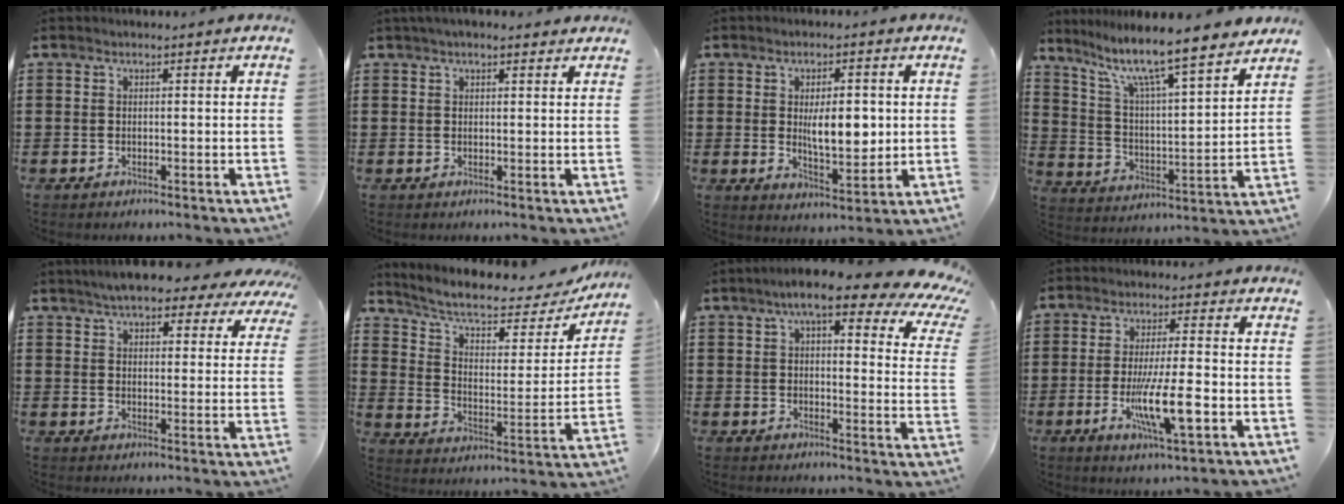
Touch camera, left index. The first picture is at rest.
{"total": 2.1, "force": [1.6, 0.7, 1.1], "torque": [-0.024, 0.007, 0.029]}
{"total": 7.2, "force": [0.8, 2.9, 6.5], "torque": [-0.099, -0.003, 0.008]}
{"total": 9.5, "force": [7.9, 0.5, 5.2], "torque": [-0.123, -0.059, 0.127]}
{"total": 6.0, "force": [5.3, 1.4, 2.4], "torque": [-0.060, -0.014, 0.093]}
{"total": 7.3, "force": [5.7, 1.9, 4.2], "torque": [-0.097, -0.036, 0.092]}
{"total": 10.0, "force": [6.9, 2.1, 7.0], "torque": [-0.123, -0.022, 0.113]}
{"total": 9.8, "force": [-2.7, 1.7, 9.3], "torque": [-0.174, -0.012, -0.048]}